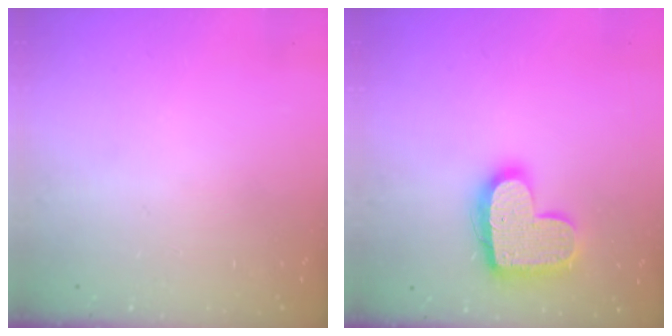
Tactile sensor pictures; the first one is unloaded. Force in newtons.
{"total": 17.2, "press": 17.2, "slide": 0.9}